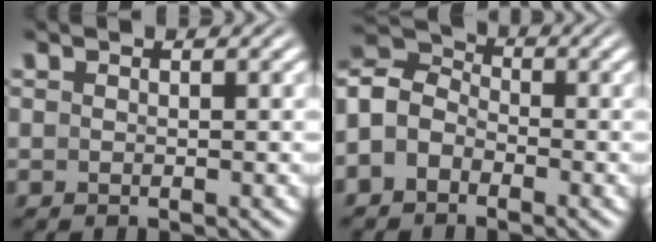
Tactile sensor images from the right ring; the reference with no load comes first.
{"total": 8.2, "force": [-0.1, 7.3, 3.7], "torque": [-0.096, -0.009, -0.013]}